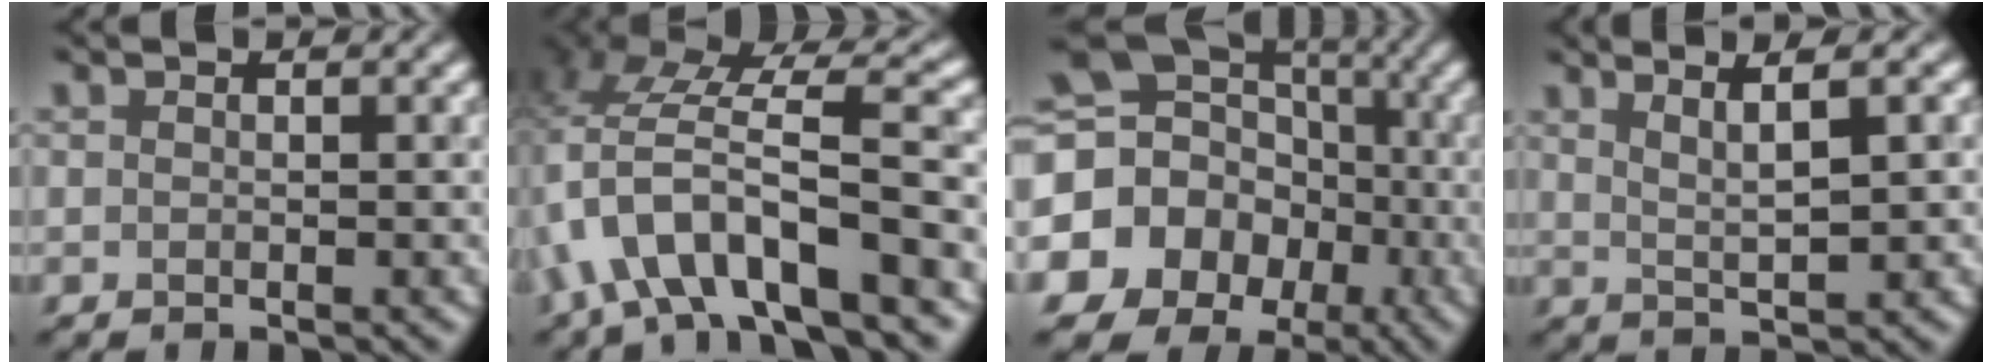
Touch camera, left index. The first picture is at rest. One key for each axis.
{"total": 10.0, "fx": -3.6, "fy": 4.2, "fz": 8.4, "tx": -0.148, "ty": 0.022, "tz": -0.065}
{"total": 18.3, "fx": -3.7, "fy": 17.0, "fz": 5.9, "tx": -0.163, "ty": -0.009, "tz": -0.083}
{"total": 3.4, "fx": 1.4, "fy": 0.6, "fz": 3.1, "tx": -0.049, "ty": 0.003, "tz": 0.029}